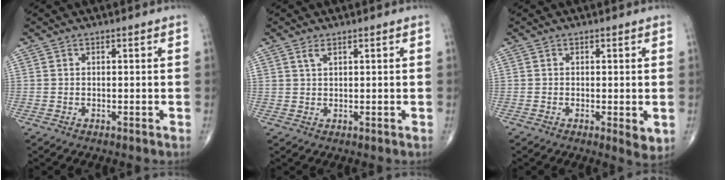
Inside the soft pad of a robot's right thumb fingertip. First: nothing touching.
{"total": 1.5, "force": [1.0, 0.6, 1.0], "torque": [-0.020, 0.000, 0.023]}
{"total": 3.0, "force": [-0.5, 1.1, 2.8], "torque": [-0.041, -0.010, -0.009]}